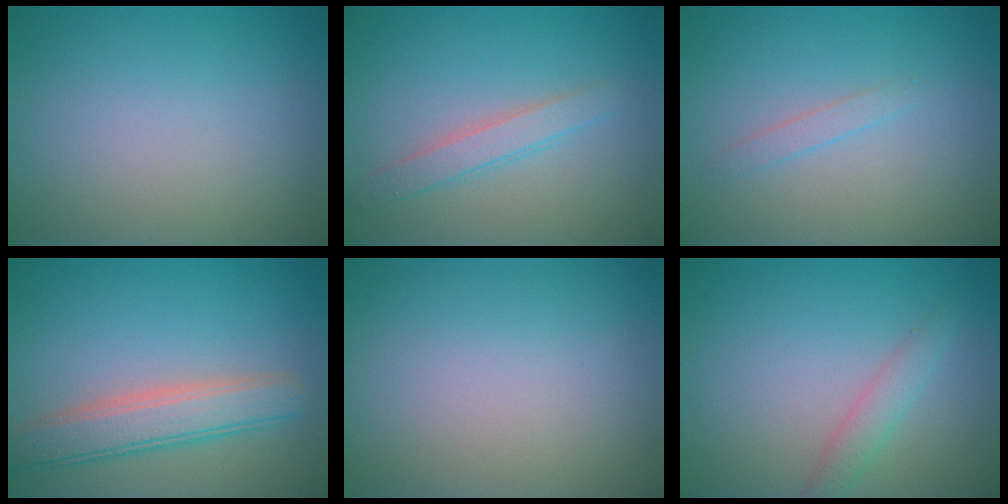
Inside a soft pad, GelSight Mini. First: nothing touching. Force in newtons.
{"total": 2.0, "press": 2.0, "slide": 0.1}
{"total": 1.0, "press": 1.0, "slide": 0.1}
{"total": 4.7, "press": 4.7, "slide": 0.4}
{"total": 0.0}
{"total": 1.9, "press": 1.9, "slide": 0.1}